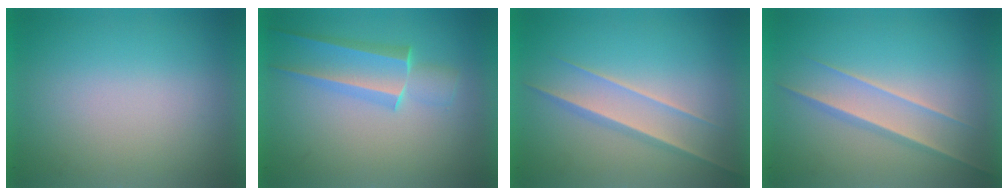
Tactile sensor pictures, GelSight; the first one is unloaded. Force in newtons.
{"total": 2.6}
{"total": 1.5}
{"total": 1.5}